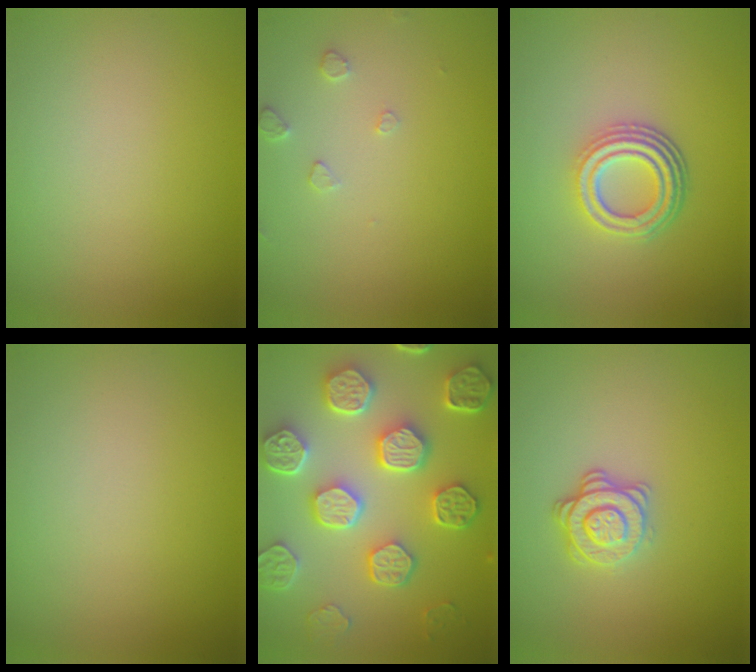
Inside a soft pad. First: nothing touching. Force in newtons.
{"total": 1.2, "press": 1.2, "slide": 0.2}
{"total": 4.6, "press": 3.3, "slide": 3.2}
{"total": 0.0}
{"total": 8.6, "press": 6.6, "slide": 5.5}
{"total": 2.8, "press": 2.5, "slide": 1.2}